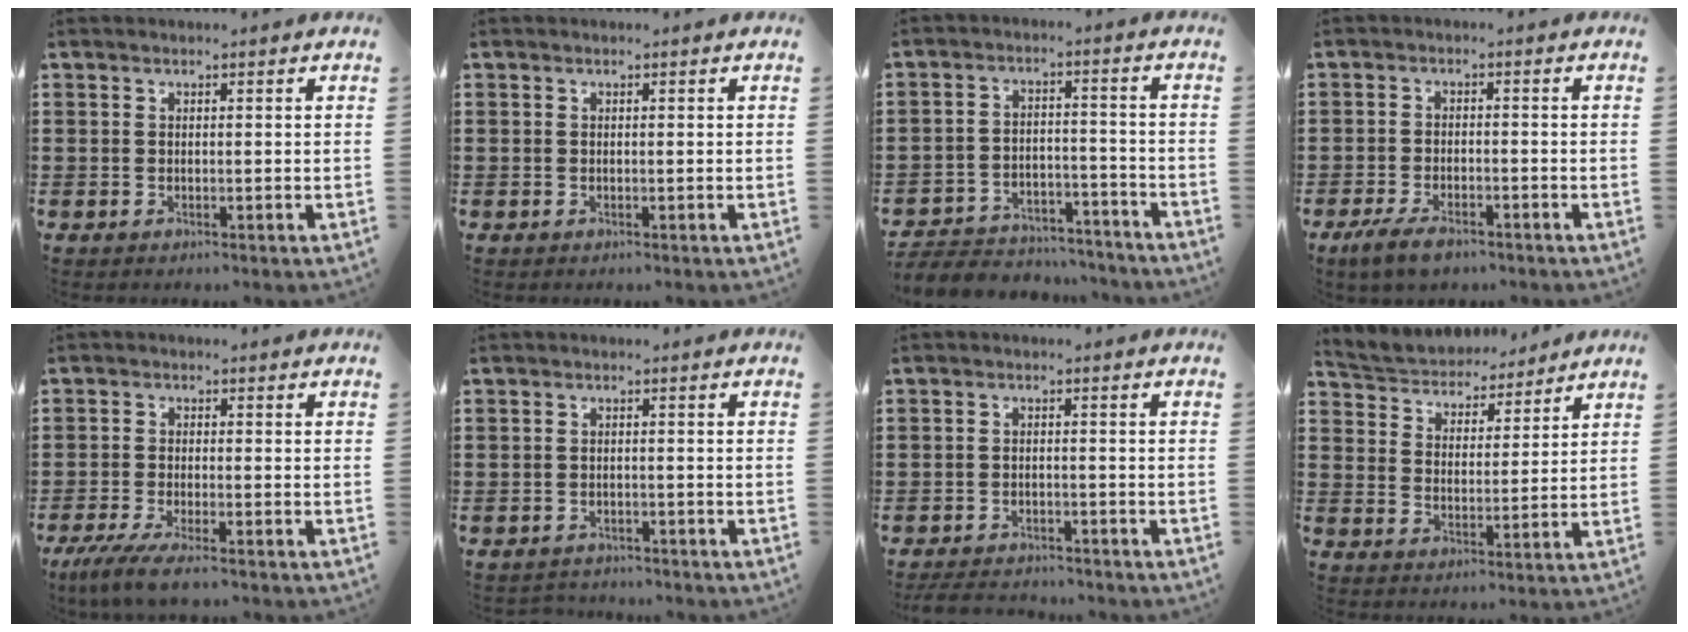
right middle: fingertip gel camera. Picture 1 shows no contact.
{"total": 0.0}
{"total": 5.2, "force": [-5.0, 1.2, 0.5], "torque": [-0.017, 0.010, -0.102]}
{"total": 3.8, "force": [-2.8, 1.4, 2.1], "torque": [-0.050, 0.000, -0.054]}
{"total": 4.3, "force": [-3.5, 0.1, 2.6], "torque": [-0.065, -0.020, -0.068]}
{"total": 1.6, "force": [-1.5, 0.2, -0.1], "torque": [-0.006, -0.002, -0.034]}
{"total": 2.7, "force": [-2.7, 0.3, 0.2], "torque": [-0.008, -0.002, -0.055]}
{"total": 4.7, "force": [4.5, 1.4, -0.7], "torque": [-0.017, -0.032, 0.076]}